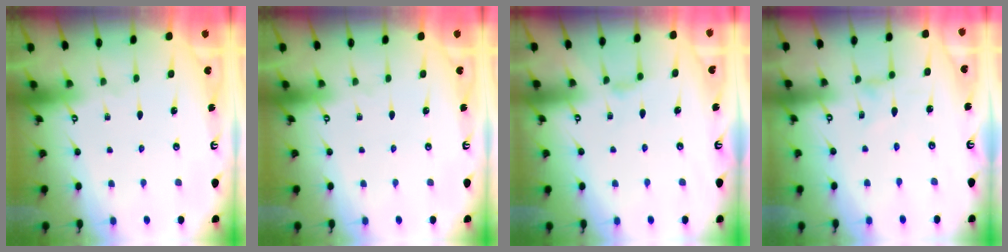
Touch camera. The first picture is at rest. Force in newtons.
{"total": 0.0}
{"total": 2.0, "press": 2.0, "slide": 0.4}
{"total": 0.0}